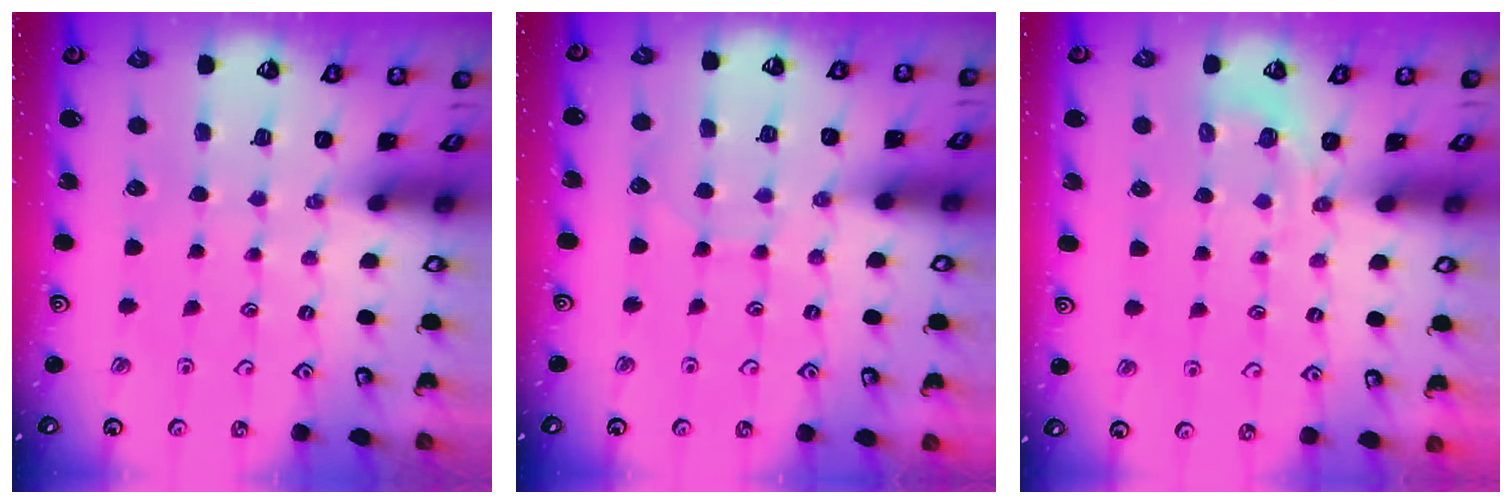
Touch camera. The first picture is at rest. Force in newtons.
{"total": 4.8, "press": 4.8, "slide": 0.5}
{"total": 2.3, "press": 1.4, "slide": 1.8}